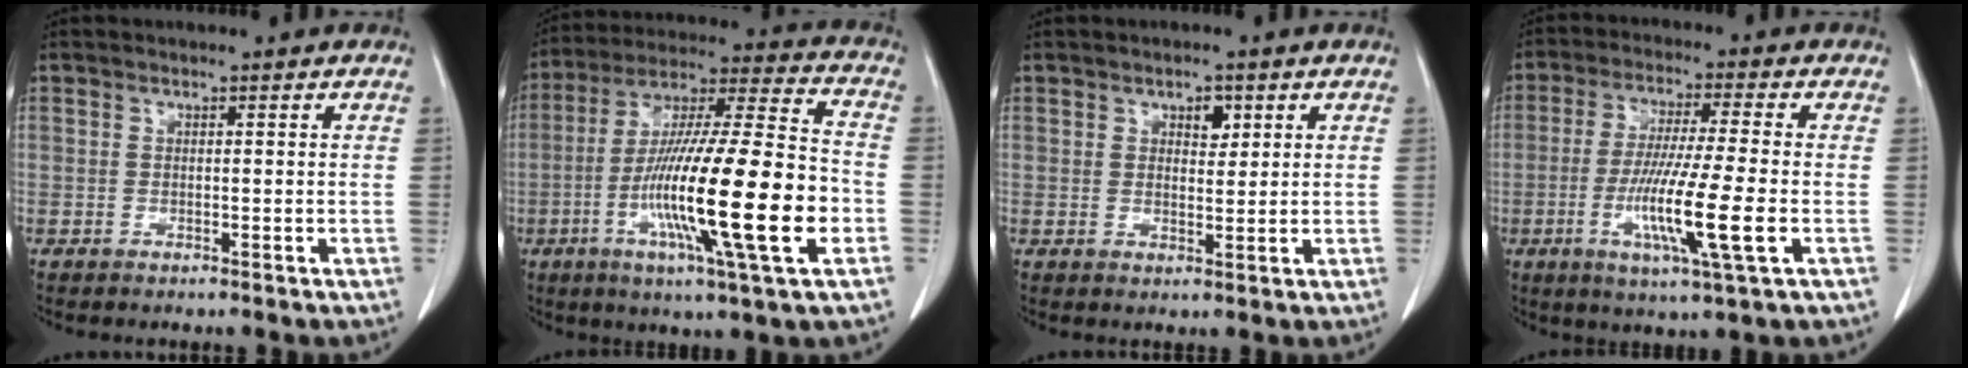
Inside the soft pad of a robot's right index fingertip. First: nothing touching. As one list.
[{"total": 24.0, "force": [-6.4, 1.5, 23.1], "torque": [-0.402, -0.021, -0.113]}, {"total": 3.2, "force": [1.4, 1.8, 2.2], "torque": [-0.036, 0.003, 0.025]}, {"total": 12.4, "force": [-3.4, 0.0, 11.9], "torque": [-0.227, -0.022, -0.064]}]